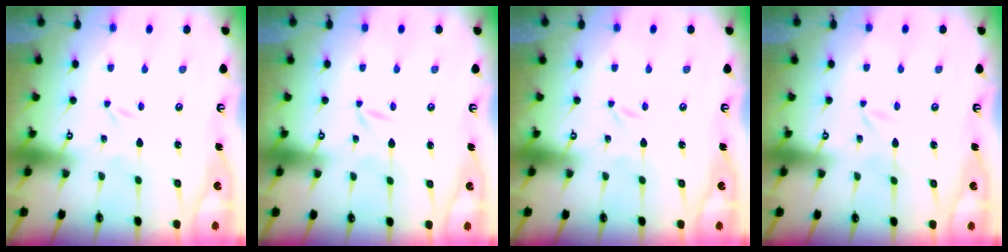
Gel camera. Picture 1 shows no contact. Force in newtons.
{"total": 1.2, "press": 1.2, "slide": 0.1}
{"total": 0.0}
{"total": 1.0, "press": 1.0, "slide": 0.2}